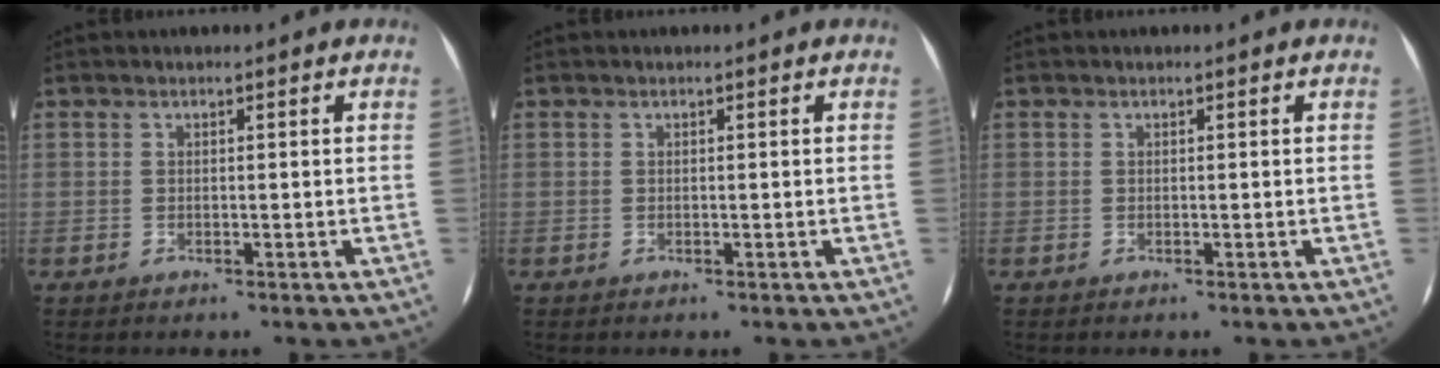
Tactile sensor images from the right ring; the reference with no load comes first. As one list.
[{"total": 0.0}, {"total": 0.0}]